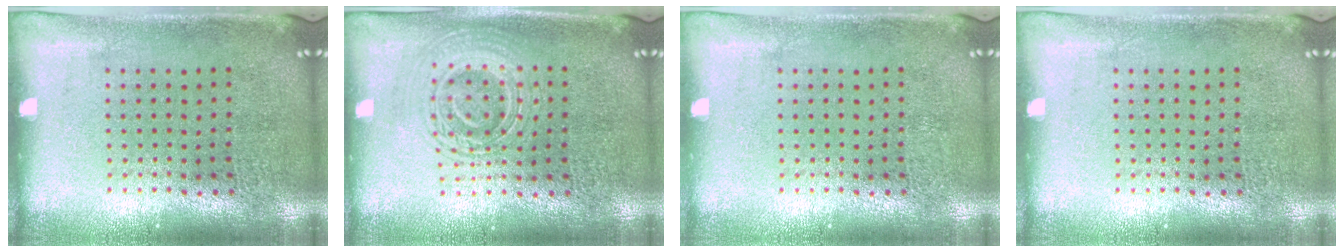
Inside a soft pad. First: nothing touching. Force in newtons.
{"total": 2.9, "press": 2.8, "slide": 0.5}
{"total": 0.0}
{"total": 0.0}